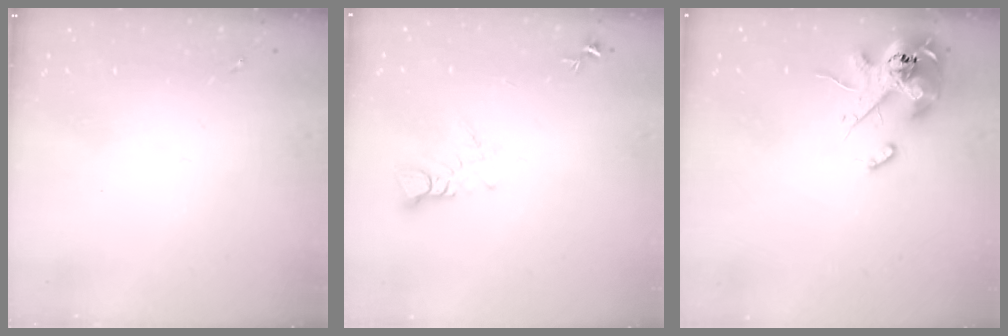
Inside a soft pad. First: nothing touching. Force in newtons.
{"total": 3.5, "press": 3.5, "slide": 0.2}
{"total": 13.8, "press": 13.6, "slide": 2.2}